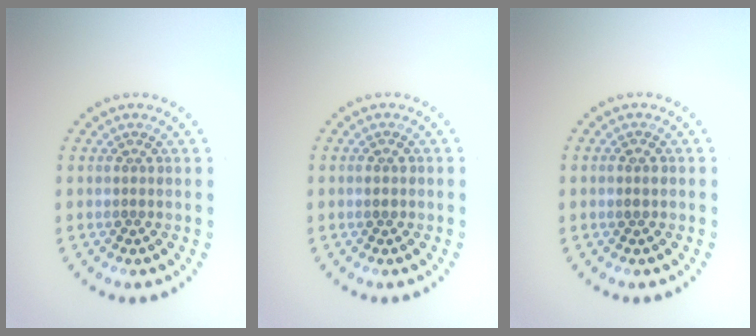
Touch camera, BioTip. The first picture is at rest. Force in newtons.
{"total": 1.3, "press": 1.2, "slide": 0.3}
{"total": 0.9, "press": 0.9, "slide": 0.1}